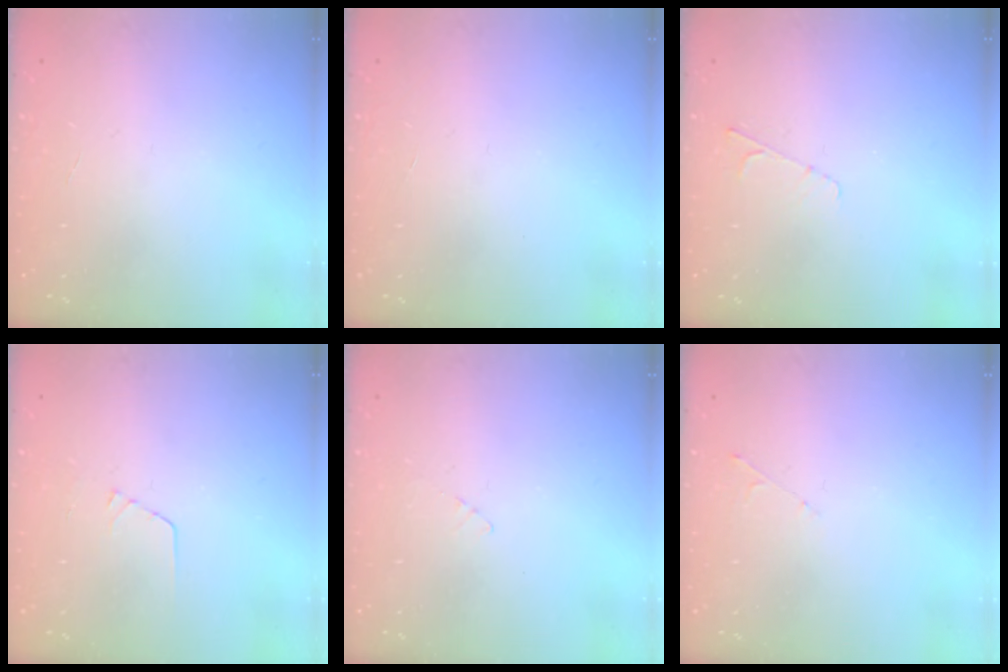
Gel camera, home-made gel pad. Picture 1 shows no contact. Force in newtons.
{"total": 0.0}
{"total": 4.0, "press": 4.0, "slide": 0.5}
{"total": 3.7, "press": 3.7, "slide": 0.2}
{"total": 2.3, "press": 2.3, "slide": 0.2}
{"total": 3.0, "press": 3.0, "slide": 0.5}